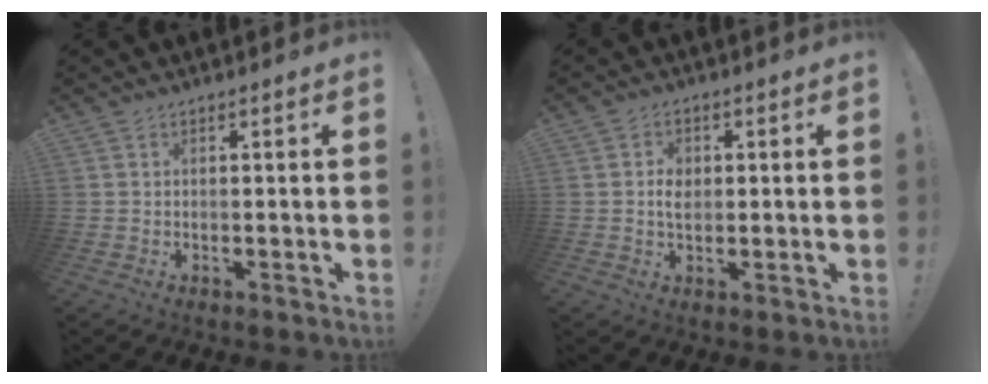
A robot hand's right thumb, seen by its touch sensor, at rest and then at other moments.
{"total": 4.2, "force": [0.1, 3.1, 2.8], "torque": [-0.029, -0.001, -0.003]}